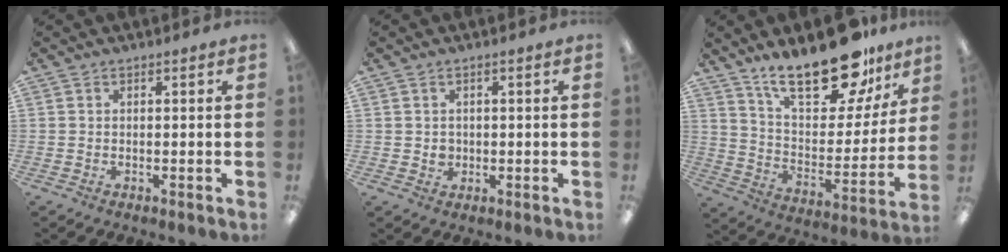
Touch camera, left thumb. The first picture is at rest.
{"total": 1.9, "force": [0.4, 1.7, 0.6], "torque": [-0.006, 0.002, 0.004]}
{"total": 23.5, "force": [17.8, 8.8, 12.5], "torque": [-0.198, -0.112, 0.305]}